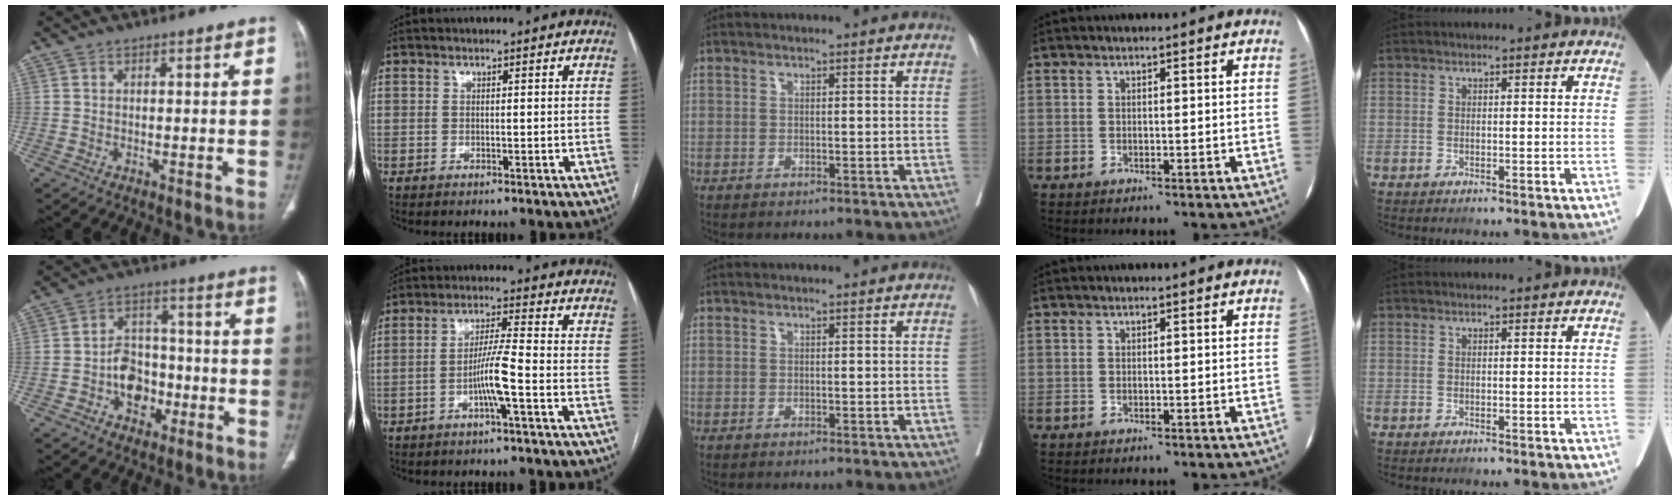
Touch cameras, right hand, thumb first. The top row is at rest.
{"thumb": {"total": 8.9, "force": [-3.0, 6.9, 4.8], "torque": [-0.040, 0.036, -0.050]}, "index": {"total": 5.7, "force": [-2.1, -0.5, 5.3], "torque": [-0.107, 0.005, -0.040]}}